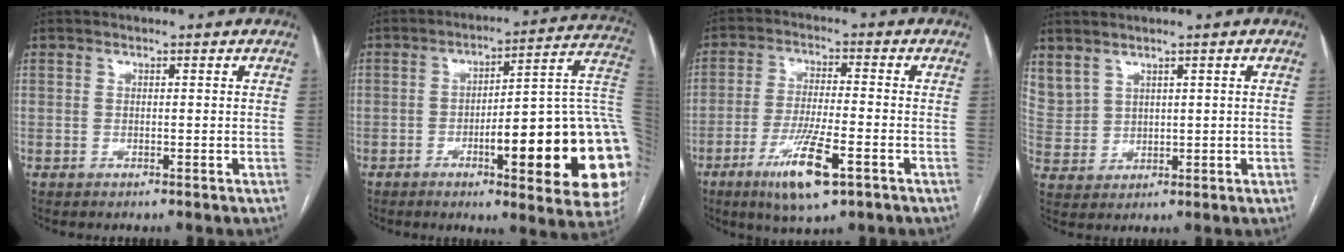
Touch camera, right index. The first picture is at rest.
{"total": 25.4, "force": [-4.9, 4.1, 24.6], "torque": [-0.218, 0.016, -0.060]}
{"total": 10.2, "force": [-5.2, 1.5, 8.6], "torque": [-0.161, -0.019, -0.088]}
{"total": 6.8, "force": [4.4, 4.5, 2.6], "torque": [-0.078, 0.012, 0.111]}